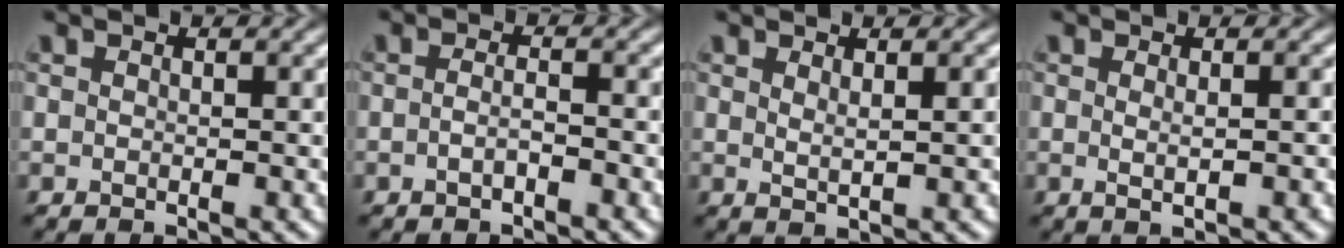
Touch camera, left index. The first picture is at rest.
{"total": 1.4, "force": [-0.7, 0.2, 1.1], "torque": [-0.028, -0.003, -0.015]}
{"total": 1.2, "force": [0.8, 0.2, 0.9], "torque": [-0.017, -0.005, 0.013]}
{"total": 1.4, "force": [0.1, 0.2, 1.3], "torque": [-0.026, -0.004, -0.002]}